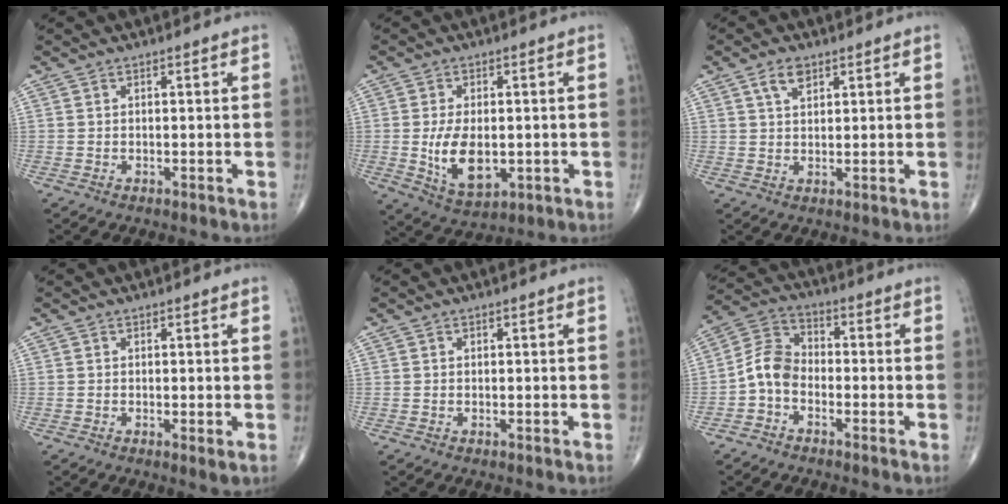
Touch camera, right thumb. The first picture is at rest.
{"total": 9.5, "force": [-1.0, 5.4, 7.7], "torque": [-0.131, -0.012, -0.004]}
{"total": 4.5, "force": [2.6, 2.5, 2.8], "torque": [-0.043, -0.009, 0.050]}
{"total": 1.3, "force": [-0.1, 0.3, 1.3], "torque": [-0.021, -0.006, -0.003]}
{"total": 0.0}
{"total": 6.7, "force": [-2.3, 4.7, 4.2], "torque": [-0.070, 0.031, -0.062]}